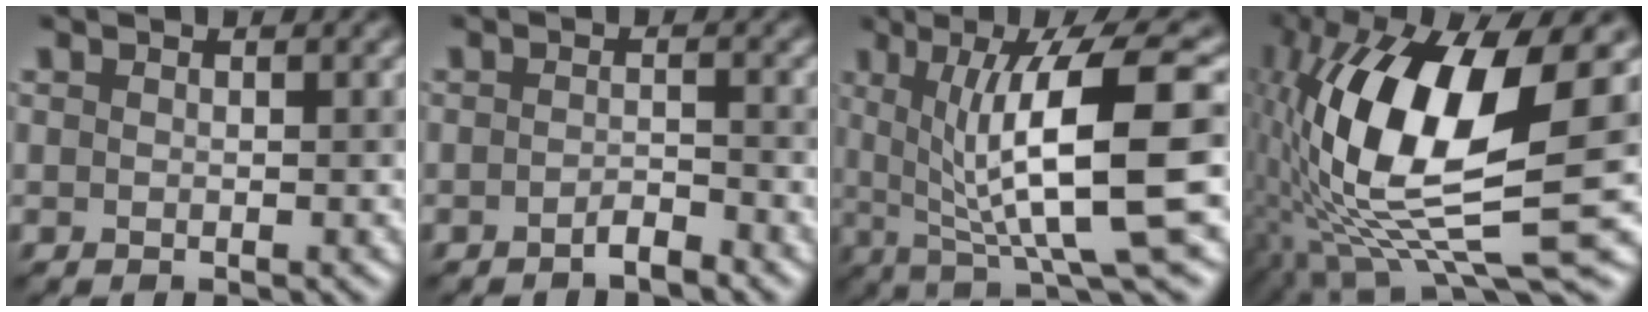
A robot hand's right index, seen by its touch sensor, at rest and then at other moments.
{"total": 1.4, "force": [-1.1, 0.3, 0.8], "torque": [-0.016, 0.004, -0.022]}
{"total": 11.5, "force": [1.3, 2.5, 11.2], "torque": [-0.160, 0.002, 0.027]}
{"total": 14.2, "force": [1.3, 4.3, 13.4], "torque": [-0.261, 0.000, 0.025]}